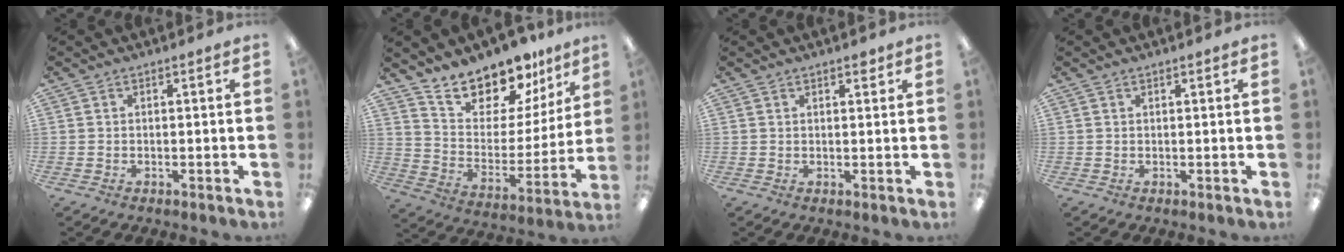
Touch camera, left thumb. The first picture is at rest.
{"total": 15.7, "force": [14.3, 5.7, 3.3], "torque": [-0.068, -0.128, 0.257]}
{"total": 2.0, "force": [1.4, 0.8, 1.1], "torque": [-0.006, -0.005, 0.021]}
{"total": 0.7, "force": [0.5, 0.2, 0.5], "torque": [-0.009, 0.003, 0.009]}